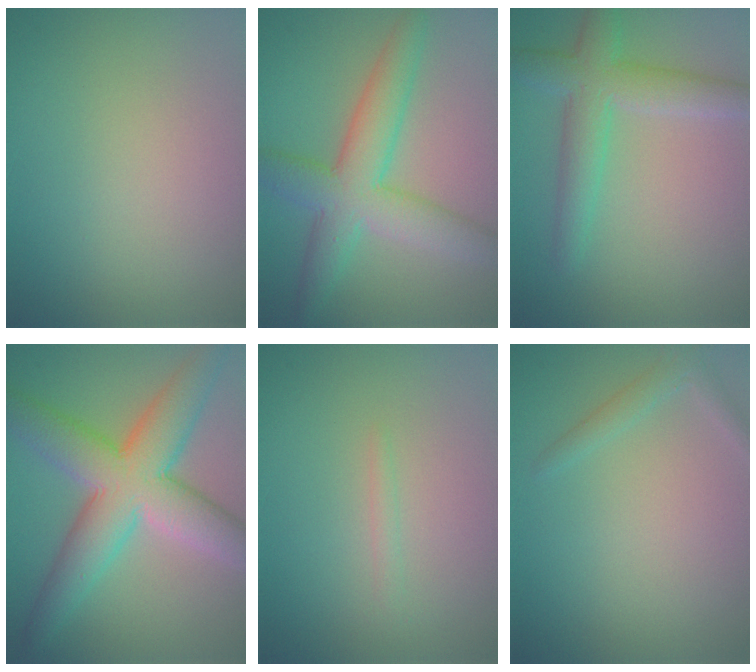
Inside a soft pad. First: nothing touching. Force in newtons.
{"total": 6.6, "press": 6.6, "slide": 0.1}
{"total": 4.7, "press": 4.7, "slide": 0.1}
{"total": 9.5, "press": 9.4, "slide": 0.5}
{"total": 0.8, "press": 0.7, "slide": 0.1}
{"total": 1.4, "press": 1.4, "slide": 0.0}